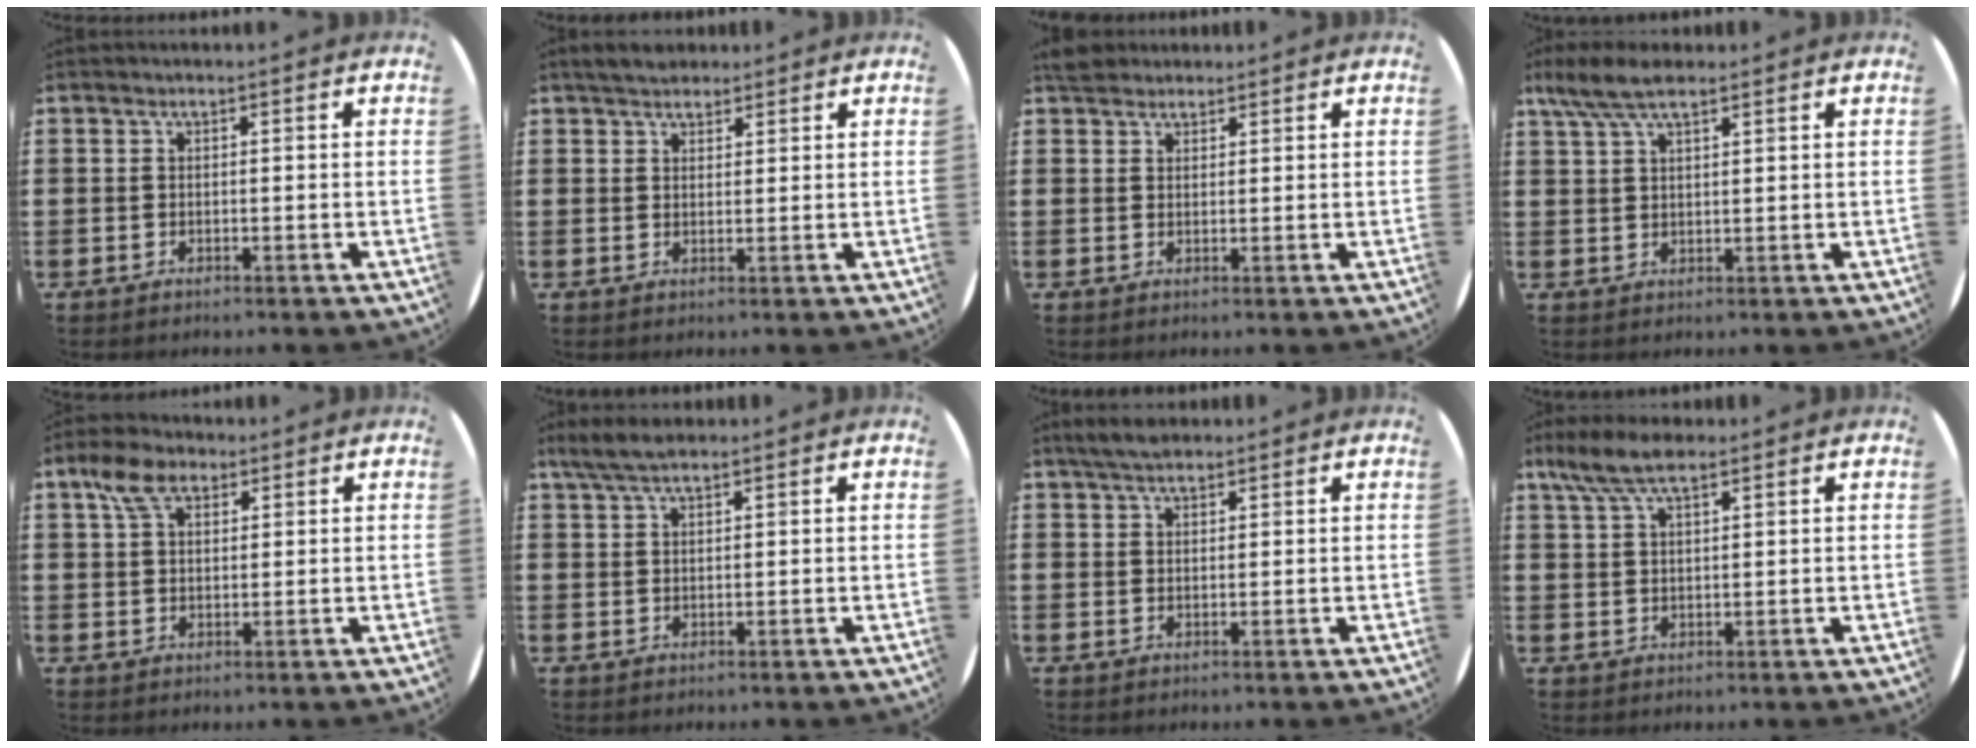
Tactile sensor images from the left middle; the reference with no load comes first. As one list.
[{"total": 2.9, "force": [2.7, 1.0, 0.5], "torque": [-0.014, 0.001, 0.051]}, {"total": 2.4, "force": [2.2, 0.9, 0.2], "torque": [-0.002, 0.004, 0.043]}, {"total": 5.4, "force": [3.9, 1.5, 3.3], "torque": [-0.074, 0.001, 0.071]}, {"total": 5.4, "force": [3.4, 3.1, 2.9], "torque": [-0.059, 0.011, 0.062]}, {"total": 3.6, "force": [2.7, 1.0, 2.1], "torque": [-0.045, 0.005, 0.050]}, {"total": 3.0, "force": [2.6, 0.9, 1.2], "torque": [-0.027, 0.003, 0.049]}, {"total": 6.0, "force": [4.3, 1.9, 3.6], "torque": [-0.081, 0.002, 0.078]}]